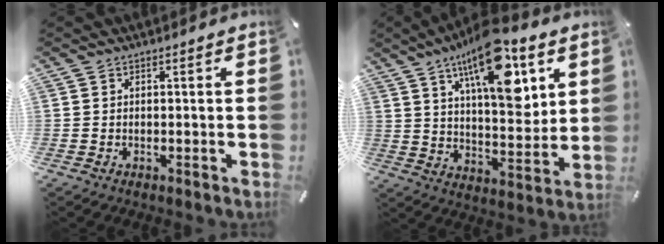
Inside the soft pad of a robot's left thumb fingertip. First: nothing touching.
{"total": 19.1, "force": [10.0, 8.1, 14.1], "torque": [-0.228, -0.043, 0.160]}